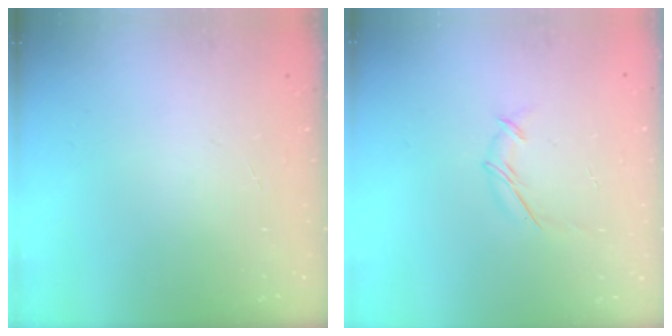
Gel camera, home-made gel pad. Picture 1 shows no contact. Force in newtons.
{"total": 5.6, "press": 5.6, "slide": 0.2}